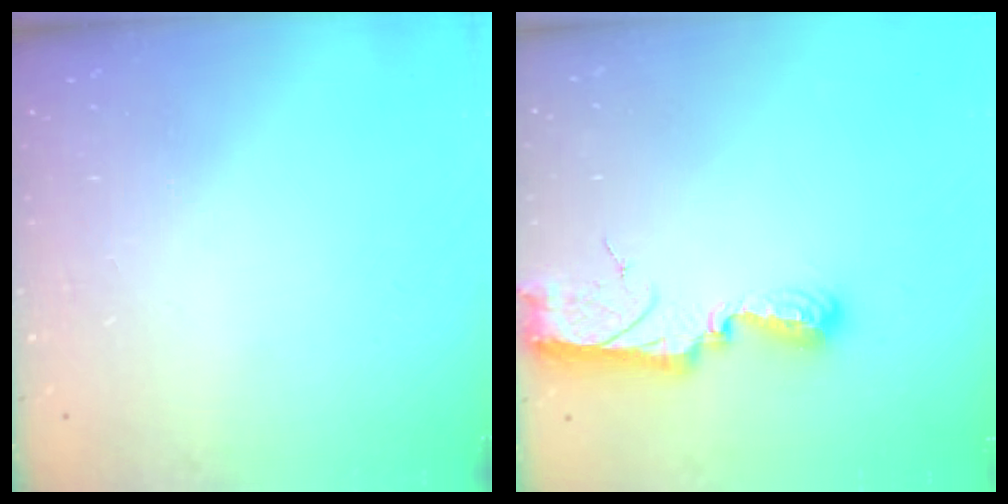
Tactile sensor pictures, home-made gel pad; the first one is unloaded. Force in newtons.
{"total": 9.8, "press": 9.7, "slide": 0.9}